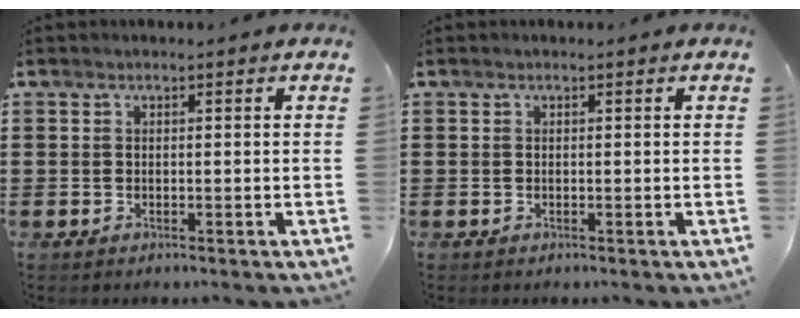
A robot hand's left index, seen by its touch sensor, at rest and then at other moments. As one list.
[{"total": 0.0}]